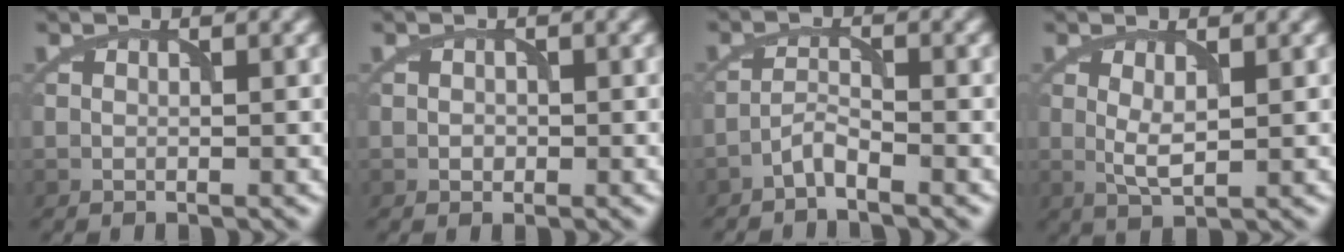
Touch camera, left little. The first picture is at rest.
{"total": 0.7, "force": [-0.1, 0.6, 0.3], "torque": [-0.002, -0.003, -0.004]}
{"total": 1.7, "force": [-1.4, 0.1, 0.9], "torque": [-0.019, 0.008, -0.033]}
{"total": 2.1, "force": [0.4, 0.6, 2.0], "torque": [-0.043, -0.005, 0.010]}